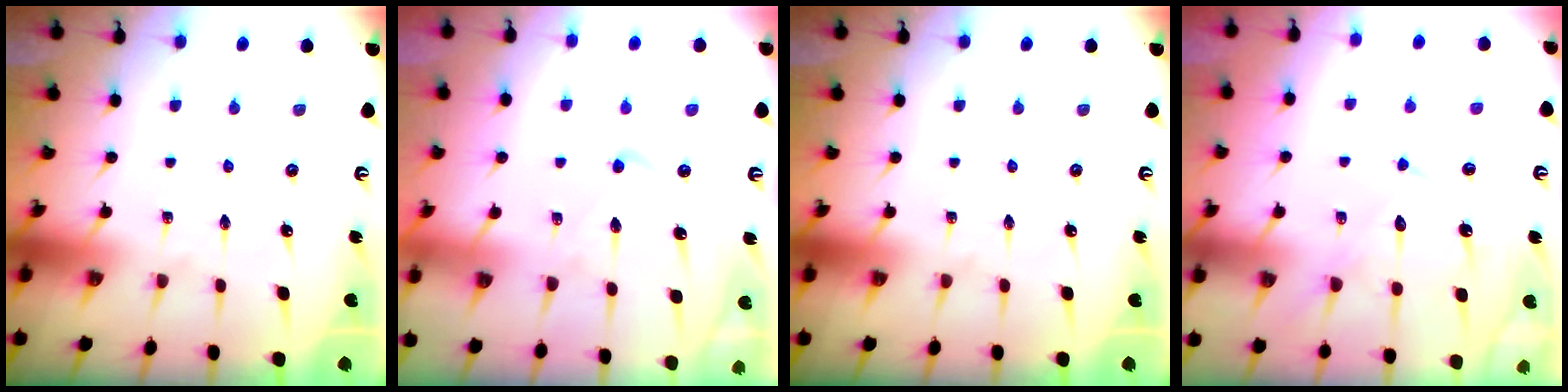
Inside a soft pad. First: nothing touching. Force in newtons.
{"total": 9.1, "press": 9.0, "slide": 0.9}
{"total": 0.0}
{"total": 12.8, "press": 12.7, "slide": 1.1}